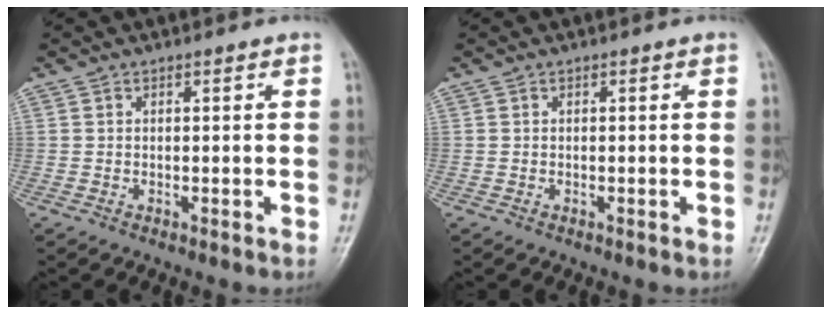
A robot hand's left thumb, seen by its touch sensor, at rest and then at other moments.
{"total": 0.0}